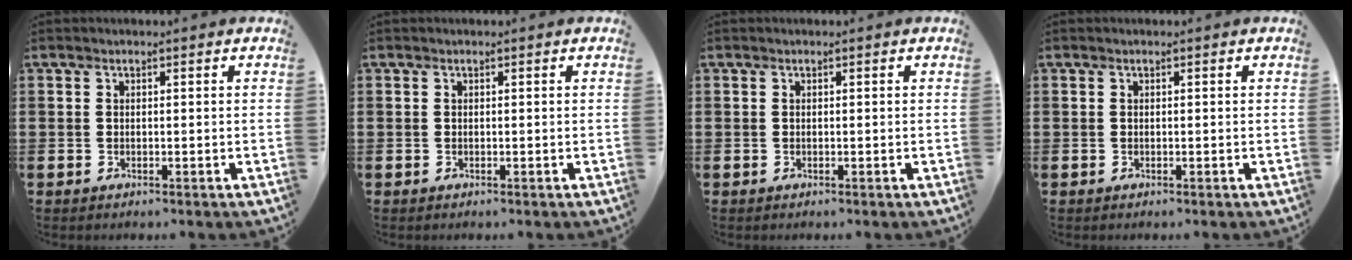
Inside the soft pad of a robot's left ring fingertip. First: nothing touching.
{"total": 0.0}
{"total": 0.0}
{"total": 0.0}